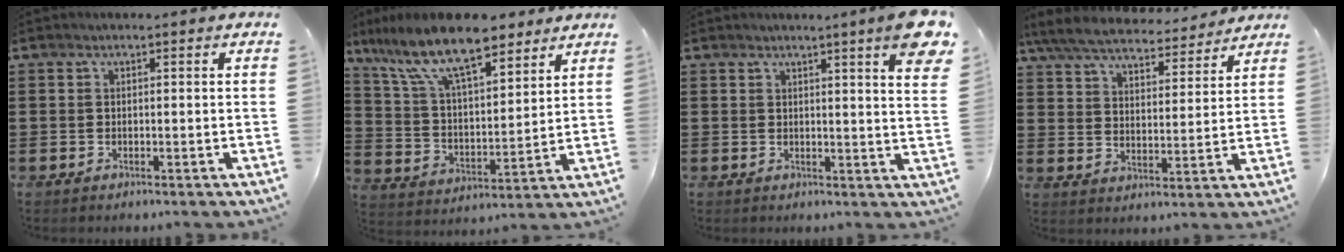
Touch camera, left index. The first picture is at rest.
{"total": 13.0, "force": [9.7, 3.4, 8.0], "torque": [-0.191, -0.033, 0.172]}
{"total": 6.3, "force": [4.3, -0.3, 4.6], "torque": [-0.075, -0.020, 0.070]}
{"total": 6.6, "force": [6.2, 0.9, 2.0], "torque": [-0.068, -0.035, 0.107]}